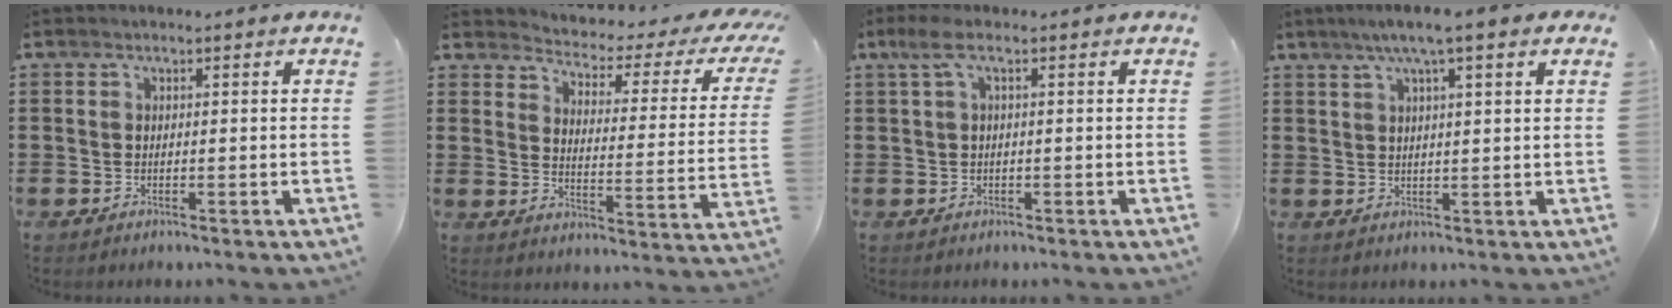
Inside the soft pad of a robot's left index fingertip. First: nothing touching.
{"total": 2.3, "force": [1.6, 0.7, 1.4], "torque": [-0.036, -0.027, 0.014]}
{"total": 3.0, "force": [0.2, 0.6, 2.9], "torque": [-0.069, -0.002, -0.004]}
{"total": 5.1, "force": [3.2, 0.1, 4.0], "torque": [-0.084, 0.004, 0.055]}